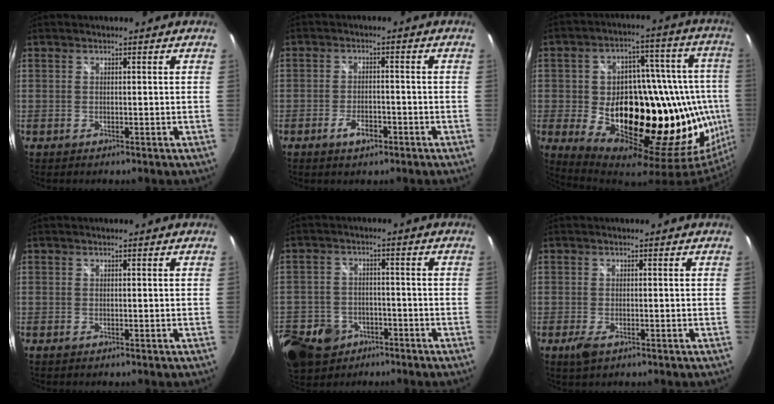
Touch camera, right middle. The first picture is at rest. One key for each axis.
{"total": 4.0, "fx": -2.4, "fy": 1.8, "fz": 2.6, "tx": -0.054, "ty": -0.001, "tz": -0.040}
{"total": 37.1, "fx": -5.0, "fy": 20.3, "fz": 30.7, "tx": -0.502, "ty": 0.014, "tz": -0.038}
{"total": 0.0}
{"total": 17.6, "fx": -8.9, "fy": 13.2, "fz": 7.5, "tx": -0.231, "ty": -0.009, "tz": -0.135}
{"total": 2.9, "fx": -1.5, "fy": 1.3, "fz": 2.1, "tx": -0.042, "ty": -0.010, "tz": -0.025}